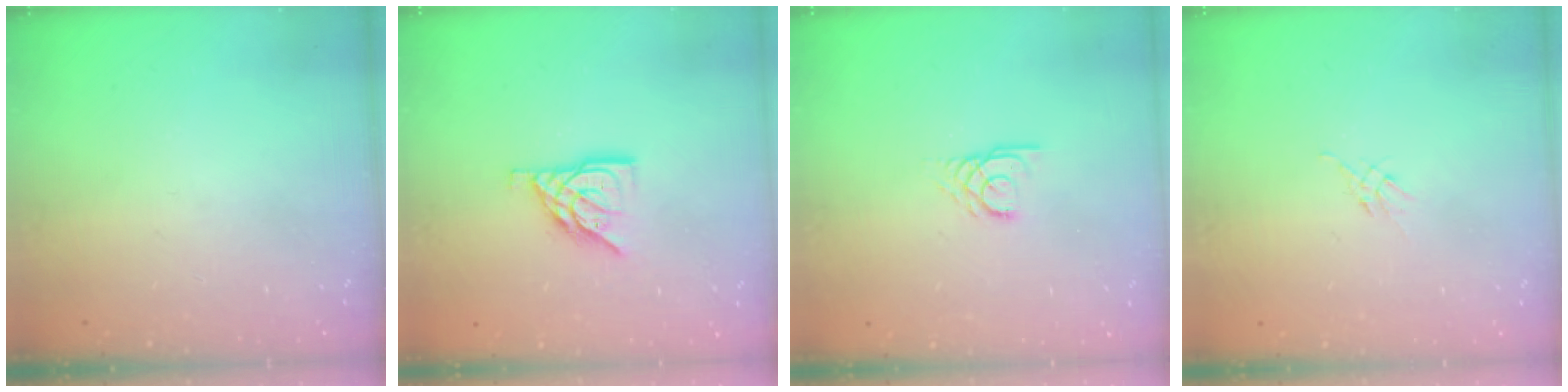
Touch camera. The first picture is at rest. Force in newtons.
{"total": 9.9, "press": 9.8, "slide": 1.2}
{"total": 2.9, "press": 2.9, "slide": 0.3}
{"total": 2.6, "press": 2.5, "slide": 0.7}